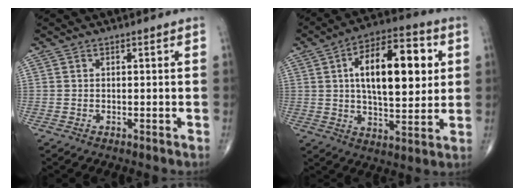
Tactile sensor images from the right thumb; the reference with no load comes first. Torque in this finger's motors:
{"motor_torque": [-0.07, 0.60, 0.49, 0.34, 0.25]}